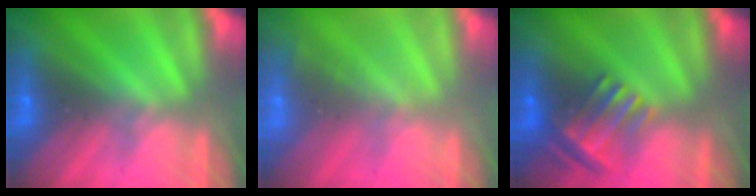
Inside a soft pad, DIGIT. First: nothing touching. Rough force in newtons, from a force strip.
{"total": 1.6}
{"total": 3.5}